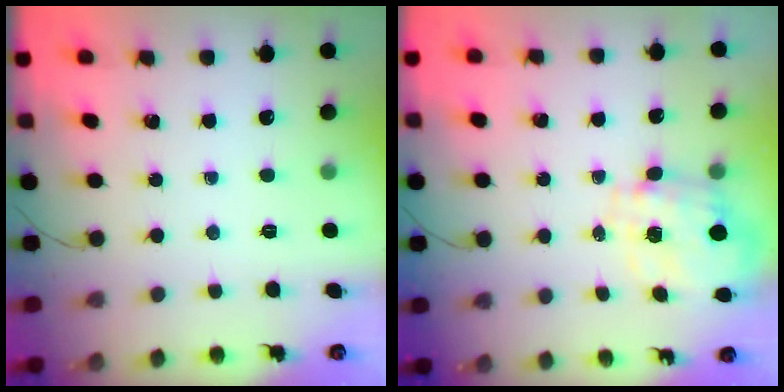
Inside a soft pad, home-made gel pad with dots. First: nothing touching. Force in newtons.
{"total": 2.9, "press": 2.7, "slide": 1.1}